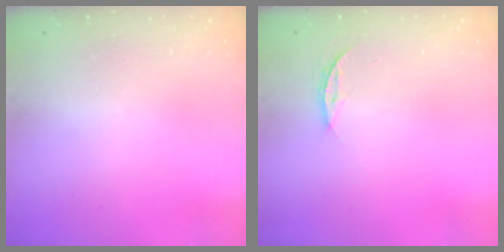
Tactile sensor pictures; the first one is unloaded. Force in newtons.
{"total": 3.8, "press": 3.8, "slide": 0.3}